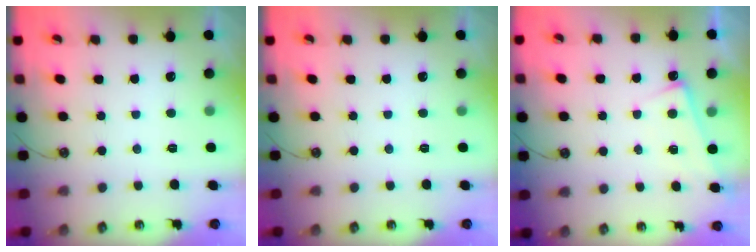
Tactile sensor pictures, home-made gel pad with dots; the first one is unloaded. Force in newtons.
{"total": 0.0}
{"total": 1.9, "press": 1.8, "slide": 0.4}